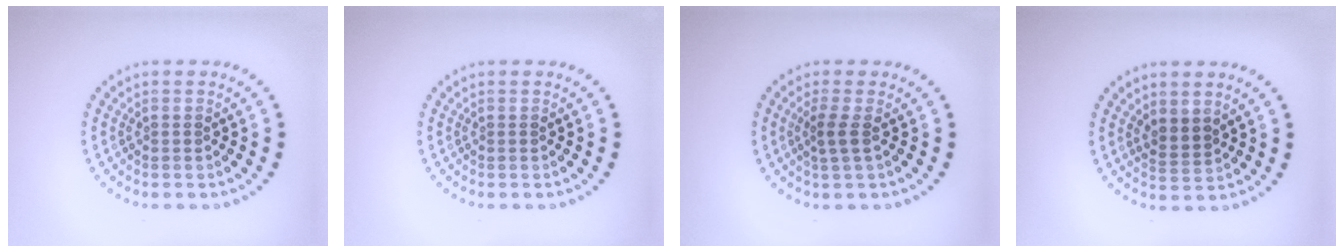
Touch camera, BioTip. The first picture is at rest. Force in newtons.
{"total": 0.0}
{"total": 1.6, "press": 1.3, "slide": 0.9}
{"total": 1.7, "press": 1.3, "slide": 1.1}